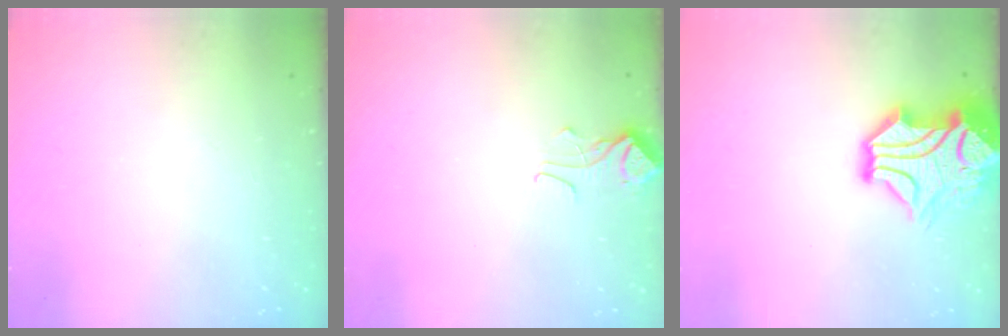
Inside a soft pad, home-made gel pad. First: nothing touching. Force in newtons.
{"total": 2.4, "press": 2.4, "slide": 0.5}
{"total": 10.9, "press": 10.8, "slide": 1.9}